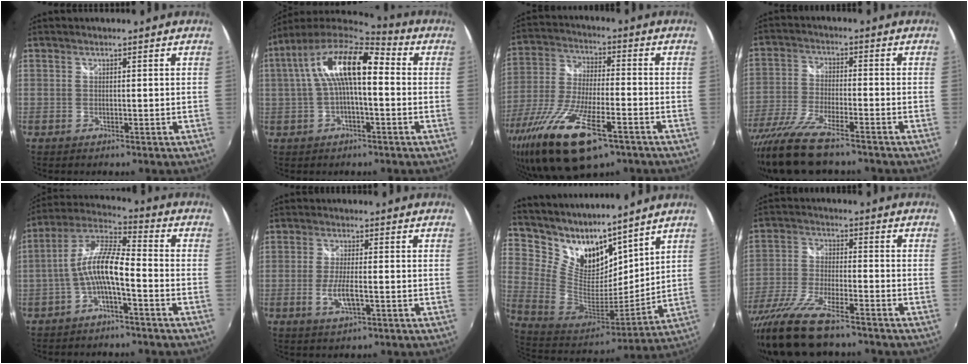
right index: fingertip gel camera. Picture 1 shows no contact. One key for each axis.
{"total": 14.5, "fx": 1.9, "fy": 5.0, "fz": 13.5, "tx": -0.243, "ty": 0.027, "tz": 0.023}
{"total": 21.1, "fx": -12.4, "fy": 6.8, "fz": 15.7, "tx": -0.322, "ty": -0.062, "tz": -0.227}
{"total": 16.4, "fx": -13.5, "fy": 3.5, "fz": 8.6, "tx": -0.183, "ty": -0.047, "tz": -0.239}
{"total": 9.9, "fx": -3.1, "fy": 2.3, "fz": 9.1, "tx": -0.199, "ty": 0.018, "tz": -0.061}
{"total": 4.5, "fx": -1.4, "fy": 1.3, "fz": 4.1, "tx": -0.084, "ty": -0.009, "tz": -0.024}
{"total": 16.7, "fx": 13.1, "fy": 7.9, "fz": 6.6, "tx": -0.156, "ty": -0.014, "tz": 0.258}
{"total": 16.1, "fx": -12.6, "fy": 3.5, "fz": 9.5, "tx": -0.201, "ty": -0.046, "tz": -0.231}